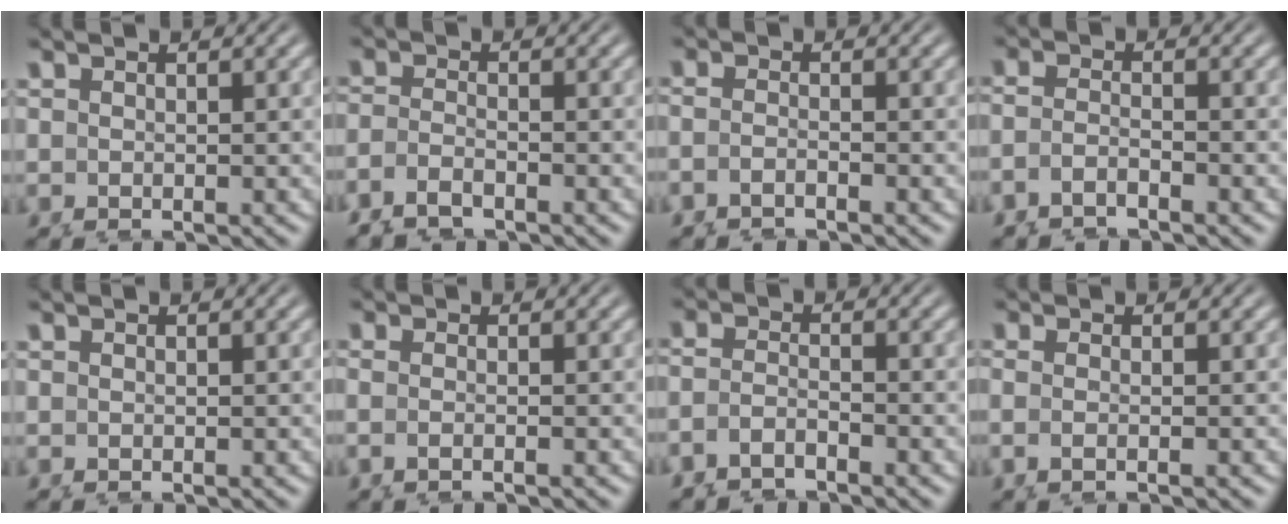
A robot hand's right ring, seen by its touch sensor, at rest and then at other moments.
{"total": 3.8, "force": [-1.7, 3.1, 1.3], "torque": [-0.048, -0.017, -0.026]}
{"total": 2.1, "force": [-1.2, 1.3, 1.2], "torque": [-0.035, -0.012, -0.015]}
{"total": 3.7, "force": [-1.4, 3.0, 1.6], "torque": [-0.051, -0.017, -0.023]}
{"total": 0.0}
{"total": 1.6, "force": [-0.4, 0.8, 1.4], "torque": [-0.046, -0.009, 0.001]}
{"total": 4.0, "force": [-1.7, 3.4, 1.2], "torque": [-0.047, -0.019, -0.030]}
{"total": 1.7, "force": [-0.2, 0.8, 1.5], "torque": [-0.050, -0.009, 0.004]}